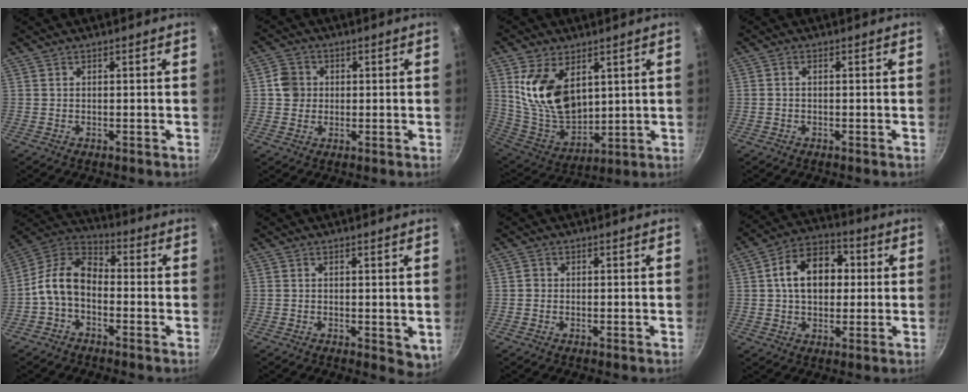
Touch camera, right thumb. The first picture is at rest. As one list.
[{"total": 4.8, "force": [0.6, 4.5, 1.6], "torque": [-0.005, 0.009, 0.003]}, {"total": 16.2, "force": [5.4, 10.0, 11.6], "torque": [-0.188, -0.047, 0.120]}, {"total": 1.0, "force": [-0.1, 0.6, 0.8], "torque": [-0.021, 0.007, -0.003]}, {"total": 10.2, "force": [-2.5, 6.6, 7.3], "torque": [-0.127, 0.049, -0.070]}, {"total": 3.5, "force": [0.5, 2.0, 2.8], "torque": [-0.035, -0.007, 0.008]}, {"total": 1.1, "force": [0.0, 1.0, 0.3], "torque": [-0.004, 0.004, -0.003]}, {"total": 13.3, "force": [1.8, 9.4, 9.3], "torque": [-0.112, 0.022, 0.014]}]